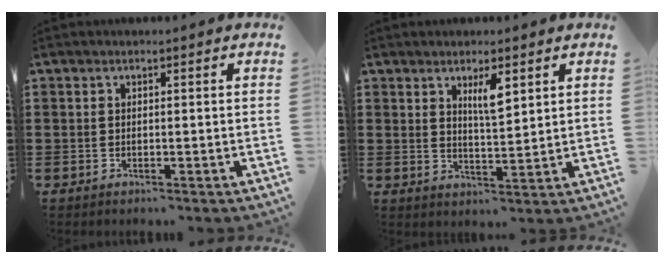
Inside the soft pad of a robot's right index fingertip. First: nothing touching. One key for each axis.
{"total": 3.9, "fx": 2.2, "fy": 1.0, "fz": 3.1, "tx": -0.057, "ty": 0.001, "tz": 0.035}